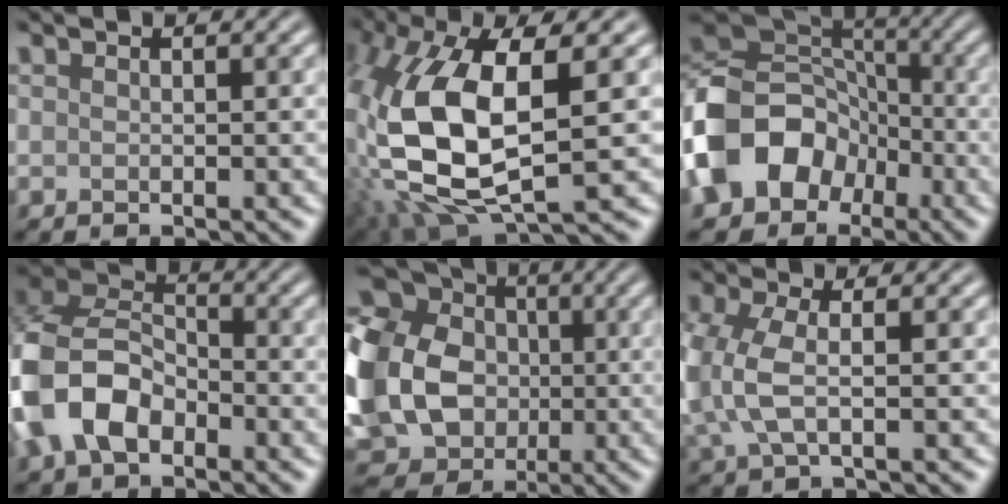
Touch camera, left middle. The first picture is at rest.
{"total": 13.1, "force": [0.1, 6.5, 11.3], "torque": [-0.257, -0.025, 0.009]}
{"total": 12.5, "force": [-4.9, 9.9, 5.8], "torque": [-0.127, 0.008, -0.114]}
{"total": 9.6, "force": [-2.9, 6.7, 6.3], "torque": [-0.154, -0.003, -0.067]}
{"total": 19.9, "force": [-0.1, 17.0, 10.4], "torque": [-0.255, 0.007, -0.044]}
{"total": 4.7, "force": [-0.3, 2.4, 4.1], "torque": [-0.114, 0.000, -0.010]}